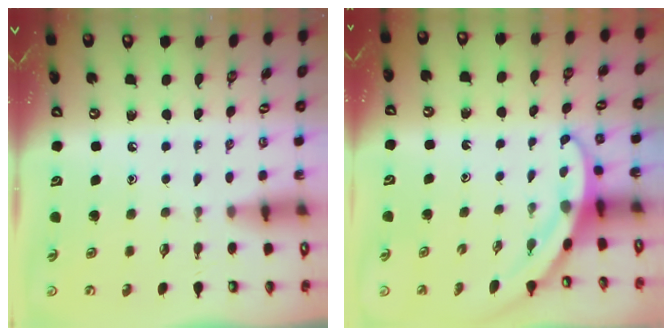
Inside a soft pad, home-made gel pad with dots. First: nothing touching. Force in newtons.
{"total": 3.2, "press": 3.2, "slide": 0.1}